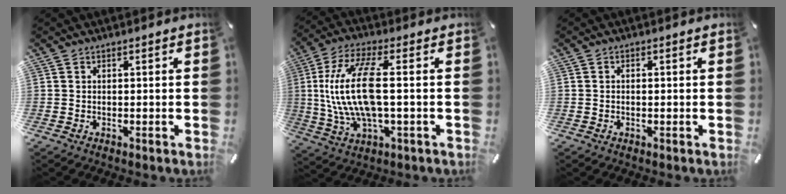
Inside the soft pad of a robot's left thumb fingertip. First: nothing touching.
{"total": 16.1, "force": [0.7, 5.9, 15.0], "torque": [-0.327, -0.013, 0.003]}
{"total": 0.8, "force": [-0.2, 0.4, 0.7], "torque": [-0.014, 0.000, -0.004]}